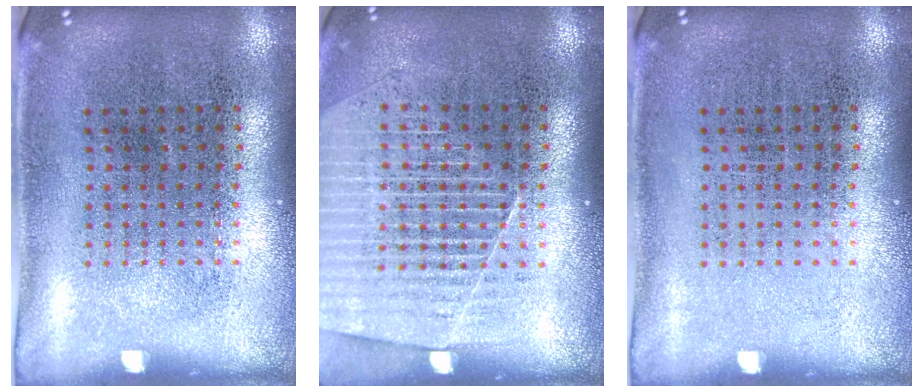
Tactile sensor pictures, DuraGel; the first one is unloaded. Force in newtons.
{"total": 1.5, "press": 1.4, "slide": 0.5}
{"total": 0.0}